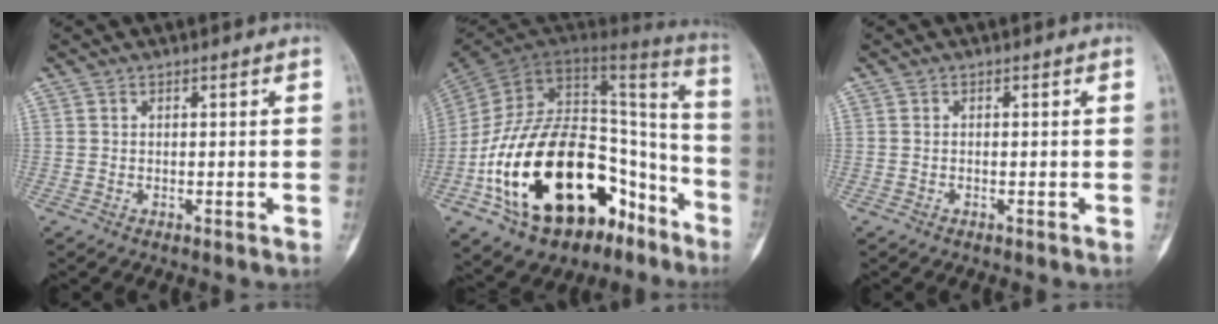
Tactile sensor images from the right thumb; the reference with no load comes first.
{"total": 36.1, "force": [-15.2, 20.4, 25.5], "torque": [-0.417, 0.074, -0.240]}
{"total": 0.0}